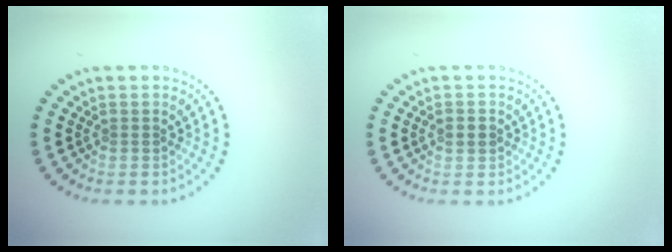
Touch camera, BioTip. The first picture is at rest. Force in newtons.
{"total": 1.7, "press": 1.7, "slide": 0.1}